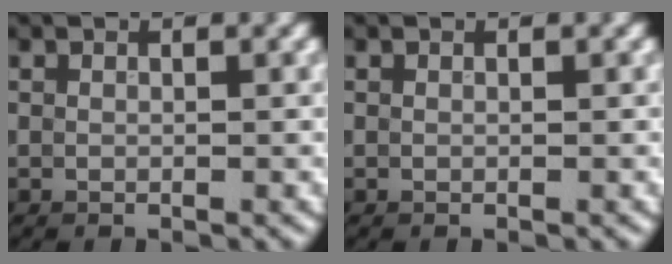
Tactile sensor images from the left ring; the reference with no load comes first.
{"total": 0.0}